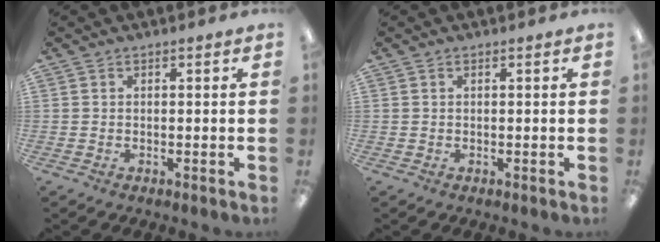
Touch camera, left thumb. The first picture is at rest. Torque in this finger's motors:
{"motor_torque": [-0.05, 0.17, 0.26, -0.02, 0.00]}